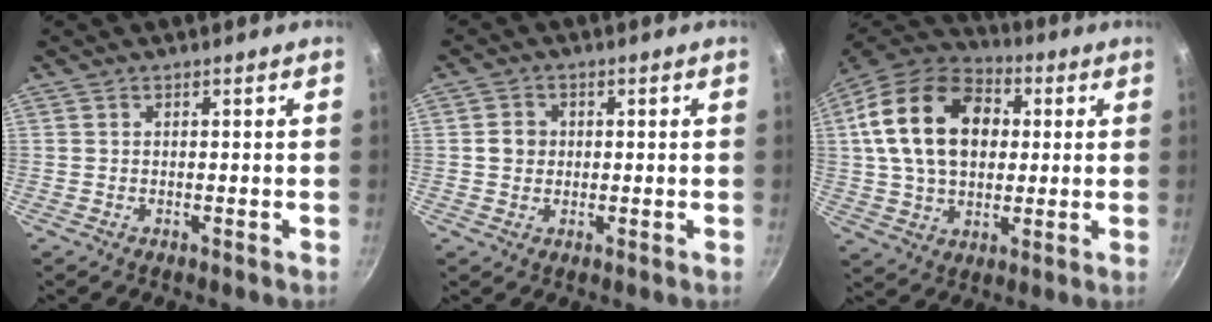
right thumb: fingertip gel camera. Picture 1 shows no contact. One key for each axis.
{"total": 3.2, "fx": 0.1, "fy": 2.9, "fz": 1.3, "tx": -0.006, "ty": 0.006, "tz": -0.001}
{"total": 21.5, "fx": 4.2, "fy": 15.1, "fz": 14.8, "tx": -0.237, "ty": 0.018, "tz": 0.065}